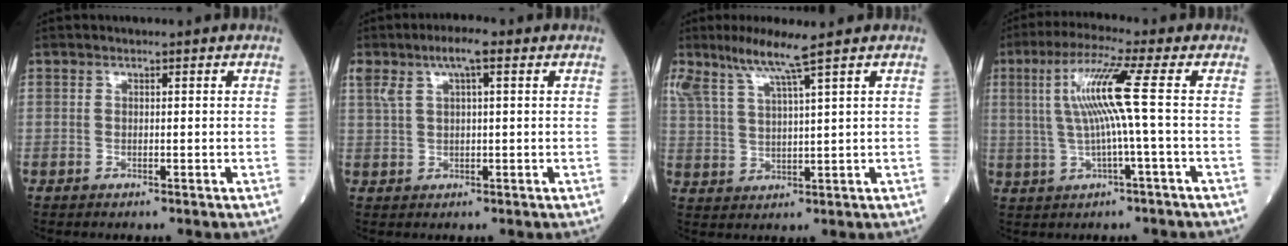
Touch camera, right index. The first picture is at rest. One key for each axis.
{"total": 5.4, "fx": 3.0, "fy": 1.2, "fz": 4.4, "tx": -0.092, "ty": 0.023, "tz": 0.056}
{"total": 7.4, "fx": 5.3, "fy": -0.8, "fz": 5.1, "tx": -0.106, "ty": 0.005, "tz": 0.104}
{"total": 8.8, "fx": 1.0, "fy": -1.4, "fz": 8.6, "tx": -0.172, "ty": 0.014, "tz": 0.023}